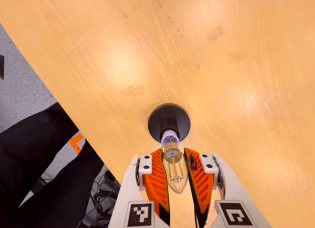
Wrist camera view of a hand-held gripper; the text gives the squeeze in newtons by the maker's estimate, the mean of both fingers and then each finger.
{"total": 23.4, "left": 25.5, "right": 21.3}